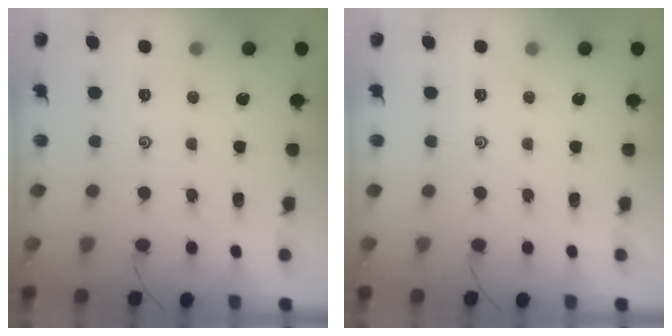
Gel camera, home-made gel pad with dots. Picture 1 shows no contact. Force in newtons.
{"total": 0.0}